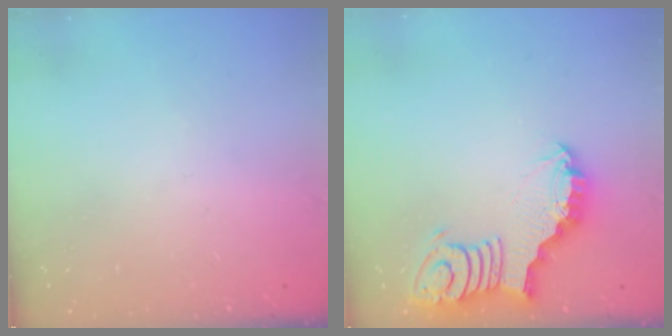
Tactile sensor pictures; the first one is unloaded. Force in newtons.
{"total": 5.7, "press": 5.6, "slide": 0.7}